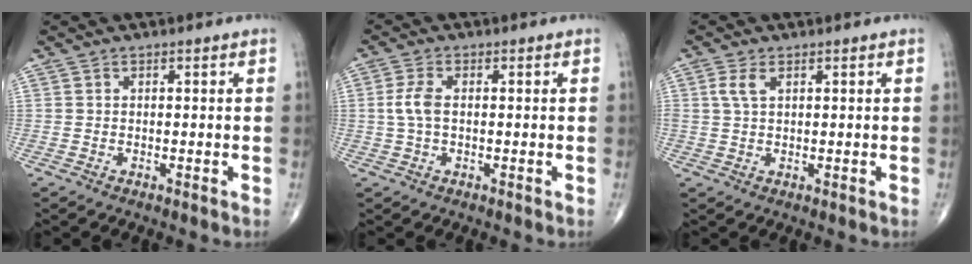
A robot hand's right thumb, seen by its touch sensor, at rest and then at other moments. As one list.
[{"total": 3.8, "force": [0.1, 1.9, 3.3], "torque": [-0.084, 0.007, -0.001]}, {"total": 2.8, "force": [1.1, 1.4, 2.2], "torque": [-0.053, 0.007, 0.026]}]